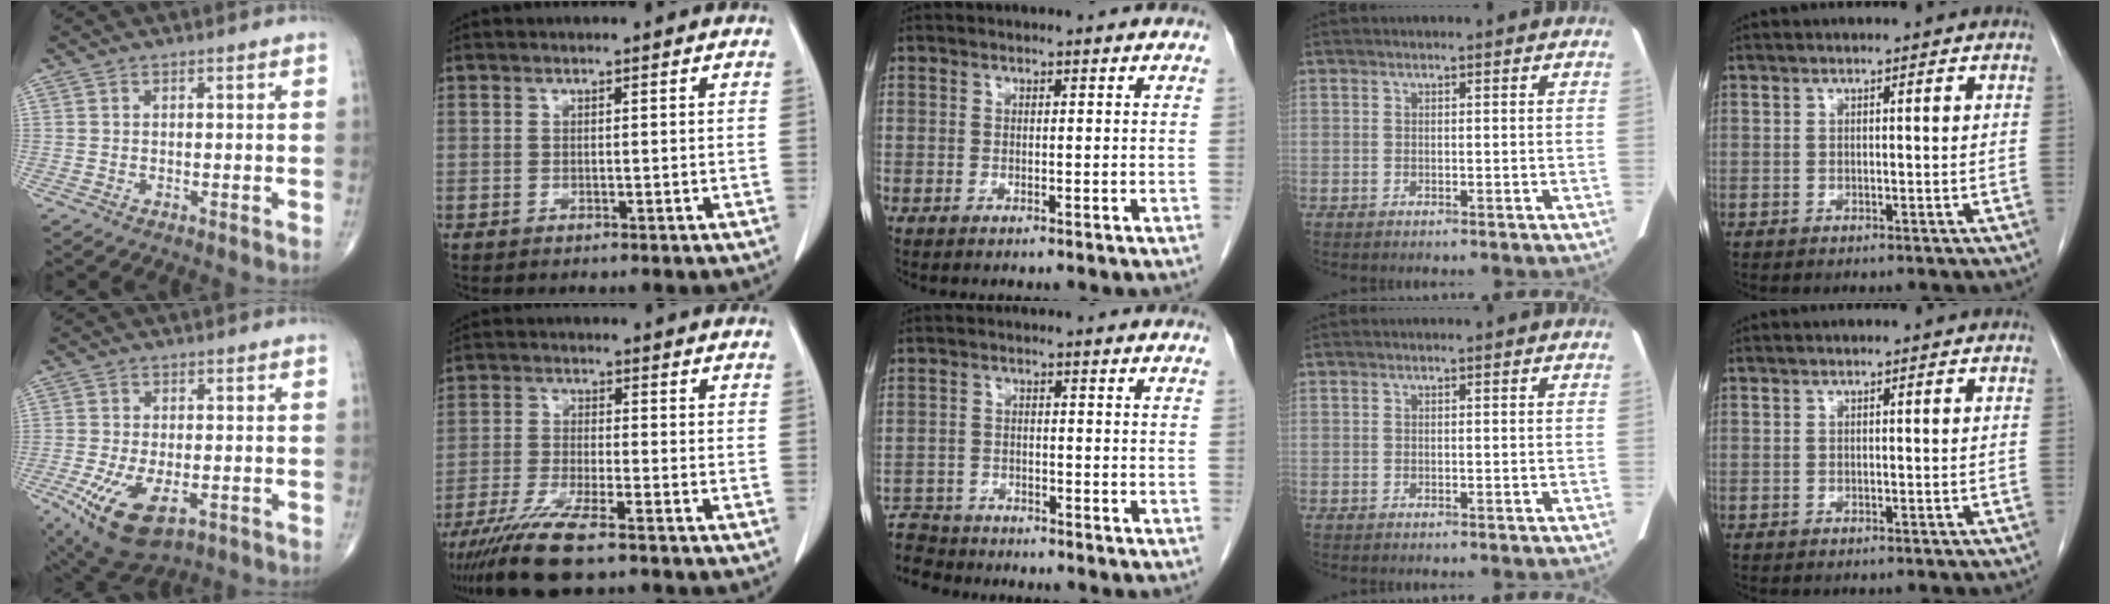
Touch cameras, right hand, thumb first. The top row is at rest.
{"thumb": {"total": 12.8, "force": [-5.3, 6.3, 9.7], "torque": [-0.186, -0.003, -0.078]}, "index": {"total": 10.2, "force": [-7.6, 0.9, 6.7], "torque": [-0.126, -0.029, -0.134]}, "middle": {"total": 7.6, "force": [-7.2, 2.3, 0.3], "torque": [-0.016, 0.002, -0.129]}}